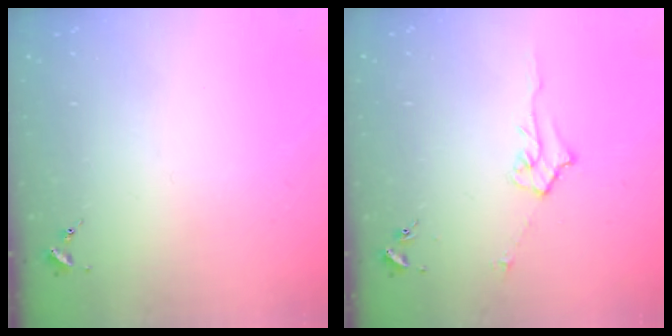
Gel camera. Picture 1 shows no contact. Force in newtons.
{"total": 5.1, "press": 5.0, "slide": 0.6}